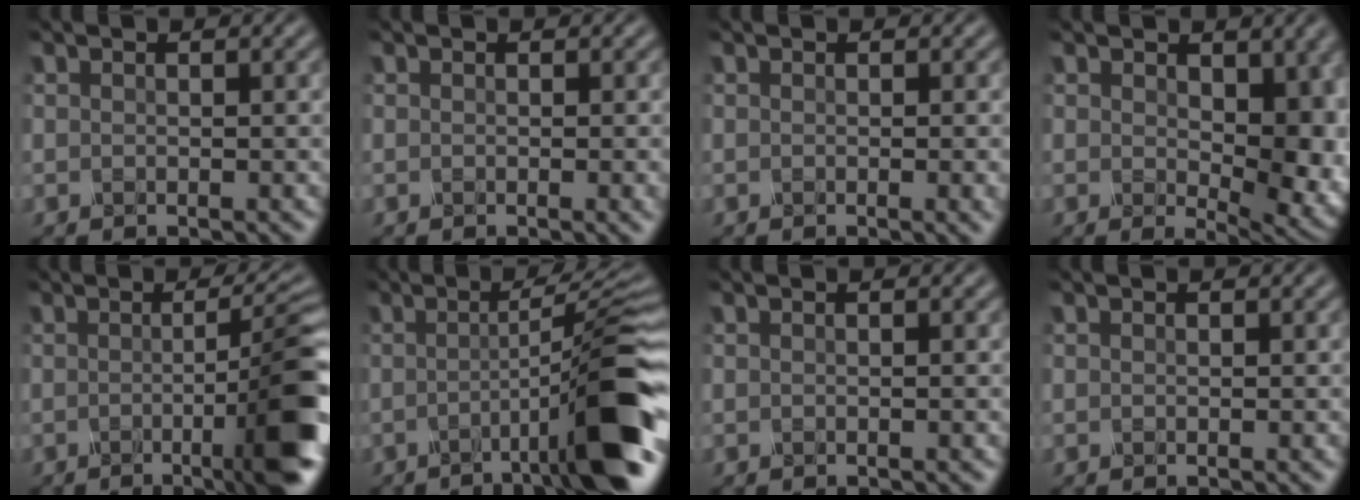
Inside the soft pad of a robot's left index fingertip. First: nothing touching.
{"total": 0.9, "force": [-0.1, 0.2, 0.9], "torque": [-0.010, -0.004, -0.001]}
{"total": 1.4, "force": [-0.2, 0.4, 1.3], "torque": [-0.014, -0.005, -0.001]}
{"total": 8.8, "force": [0.0, 5.4, 7.0], "torque": [-0.077, -0.015, 0.011]}
{"total": 9.8, "force": [-1.8, 2.2, 9.4], "torque": [-0.104, -0.004, -0.028]}
{"total": 10.4, "force": [-2.8, 1.4, 9.9], "torque": [-0.117, 0.011, -0.055]}
{"total": 0.0}
{"total": 0.0}